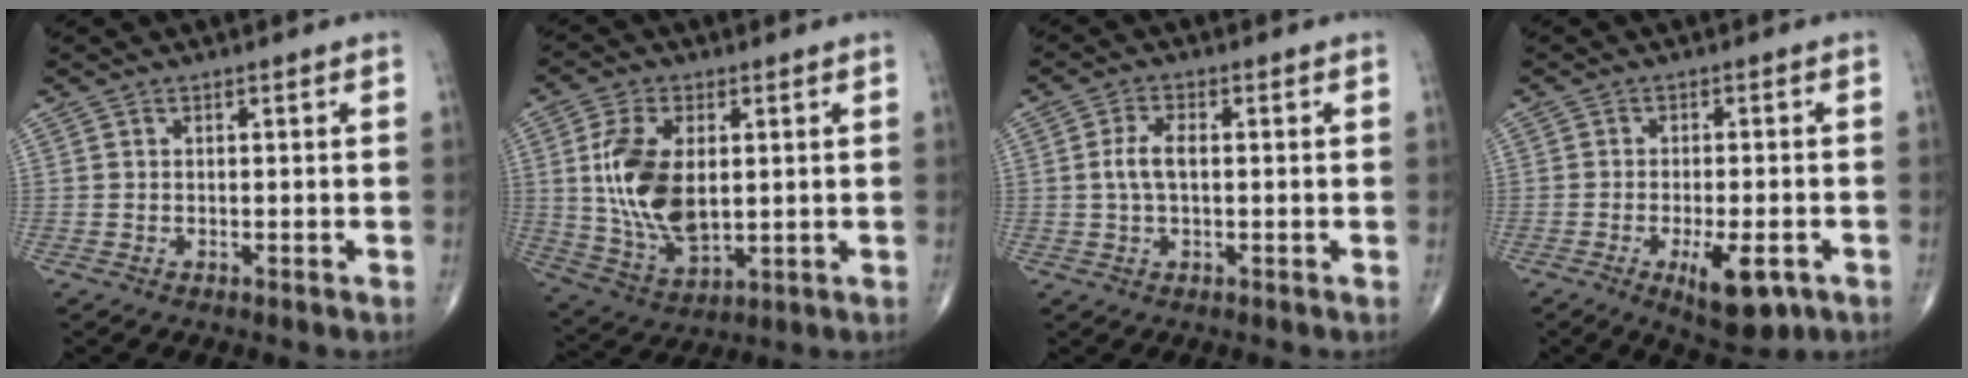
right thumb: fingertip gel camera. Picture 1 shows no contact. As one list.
[{"total": 14.1, "force": [1.8, 7.9, 11.6], "torque": [-0.222, -0.013, 0.043]}, {"total": 4.0, "force": [0.1, 1.9, 3.5], "torque": [-0.081, 0.009, -0.001]}, {"total": 9.0, "force": [-3.8, 3.3, 7.4], "torque": [-0.105, 0.002, -0.048]}]